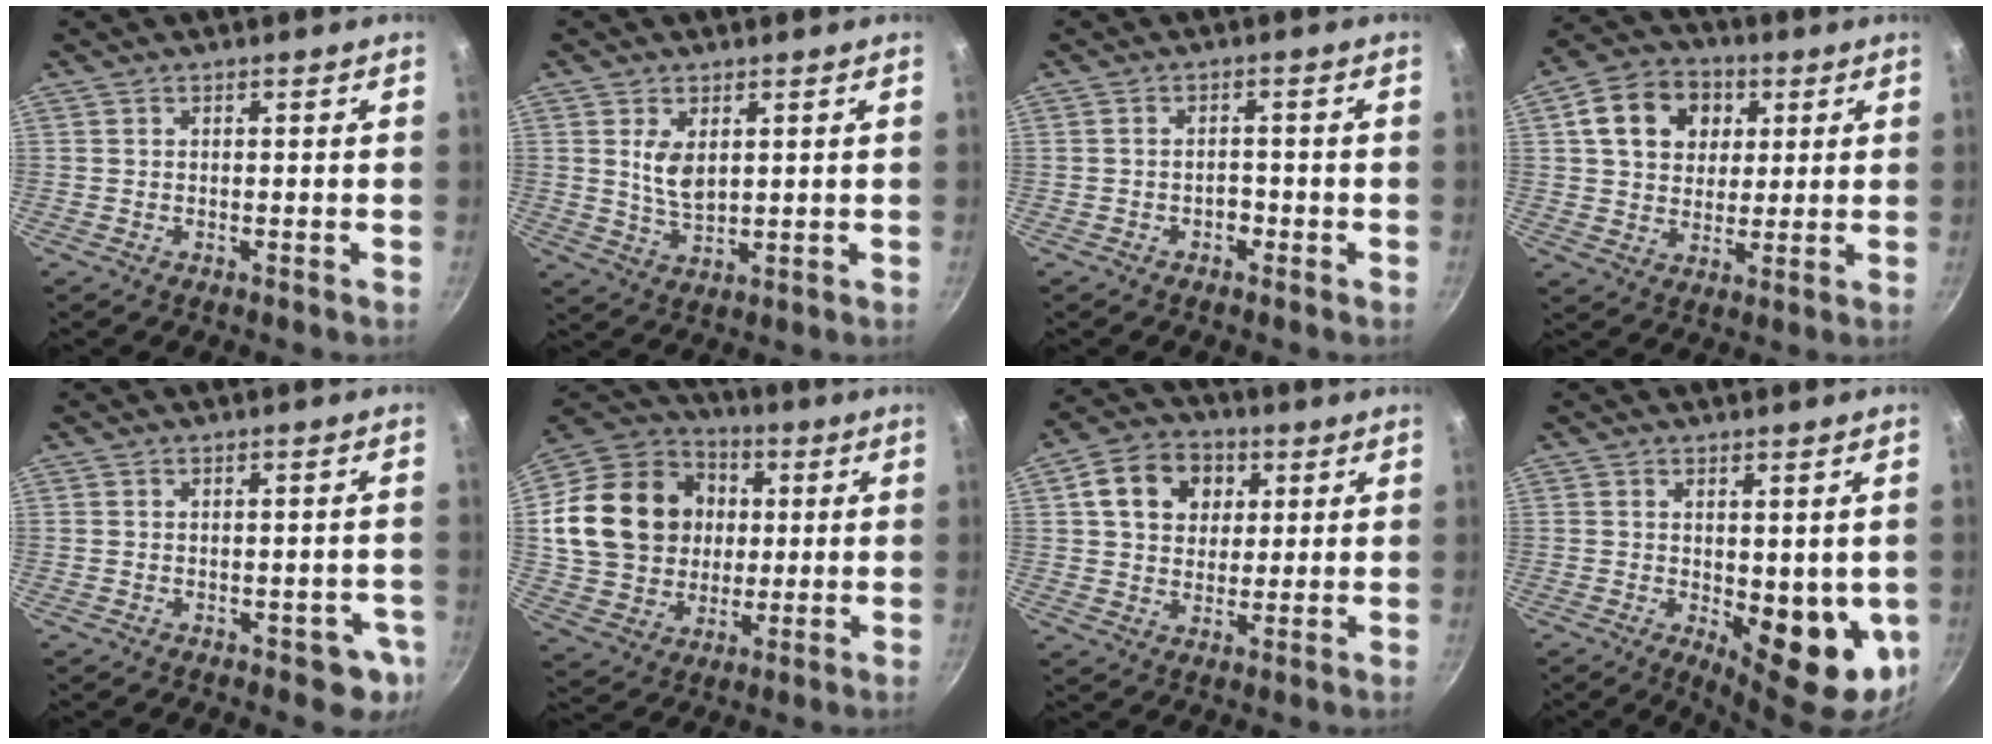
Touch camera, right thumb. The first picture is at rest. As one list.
[{"total": 5.7, "force": [1.8, 3.2, 4.4], "torque": [-0.073, -0.023, 0.039]}, {"total": 1.9, "force": [-1.0, 1.3, 0.9], "torque": [-0.006, 0.016, -0.012]}, {"total": 13.0, "force": [4.0, 10.3, 6.8], "torque": [-0.093, 0.006, 0.058]}, {"total": 5.2, "force": [-1.8, 3.3, 3.6], "torque": [-0.012, 0.016, -0.013]}, {"total": 22.9, "force": [3.0, 19.1, 12.3], "torque": [-0.201, 0.021, 0.060]}, {"total": 11.5, "force": [3.6, 9.1, 6.0], "torque": [-0.079, 0.006, 0.050]}, {"total": 13.7, "force": [-1.6, 6.3, 12.1], "torque": [-0.134, -0.024, -0.008]}]